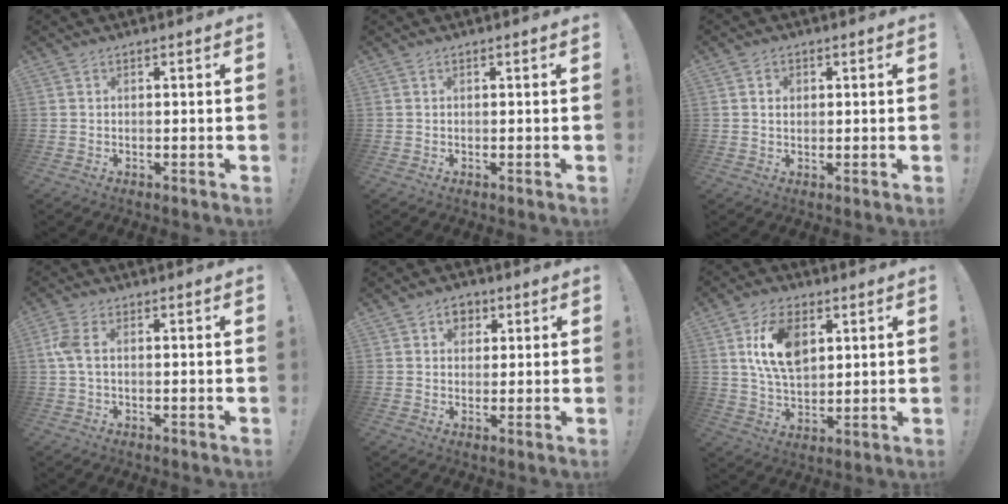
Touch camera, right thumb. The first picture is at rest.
{"total": 0.0}
{"total": 2.1, "force": [0.1, 1.7, 1.2], "torque": [-0.015, 0.001, -0.001]}
{"total": 4.8, "force": [0.4, 2.4, 4.2], "torque": [-0.099, 0.009, 0.009]}
{"total": 4.8, "force": [1.8, 4.0, 1.9], "torque": [-0.015, -0.003, 0.029]}
{"total": 13.6, "force": [4.7, 8.4, 9.7], "torque": [-0.173, 0.000, 0.084]}